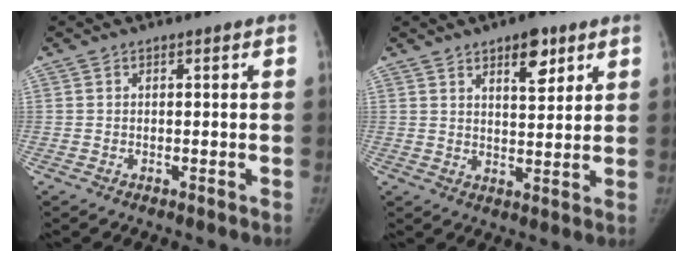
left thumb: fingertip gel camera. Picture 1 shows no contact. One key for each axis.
{"total": 6.9, "fx": 4.0, "fy": 3.0, "fz": 4.7, "tx": -0.047, "ty": -0.023, "tz": 0.058}